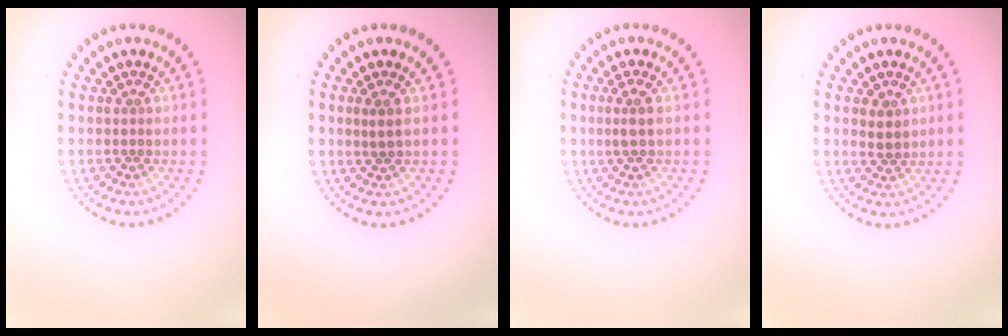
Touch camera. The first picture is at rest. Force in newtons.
{"total": 0.7, "press": 0.4, "slide": 0.5}
{"total": 1.5, "press": 1.3, "slide": 0.7}
{"total": 1.3, "press": 1.1, "slide": 0.7}